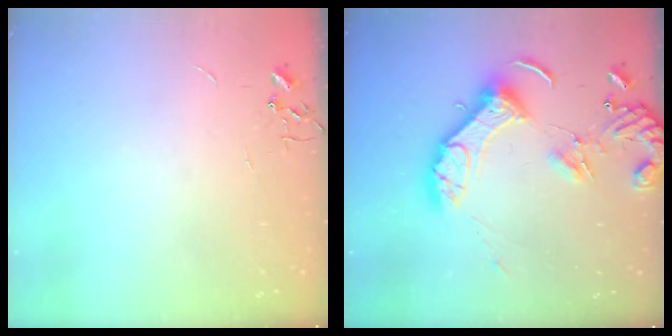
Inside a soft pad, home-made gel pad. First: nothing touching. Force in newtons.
{"total": 15.2, "press": 15.0, "slide": 2.2}